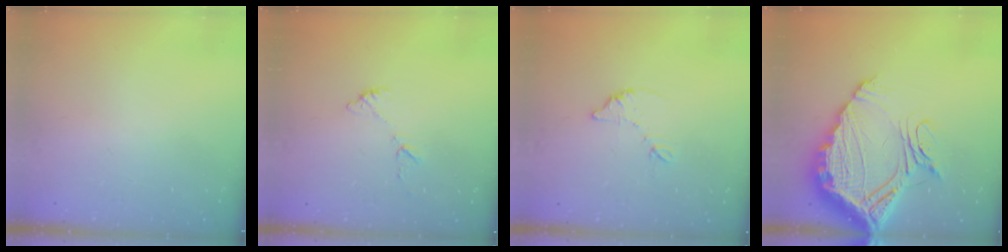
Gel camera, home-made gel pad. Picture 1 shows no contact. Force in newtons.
{"total": 5.6, "press": 5.6, "slide": 0.5}
{"total": 8.0, "press": 8.0, "slide": 0.4}
{"total": 20.5, "press": 20.4, "slide": 1.9}